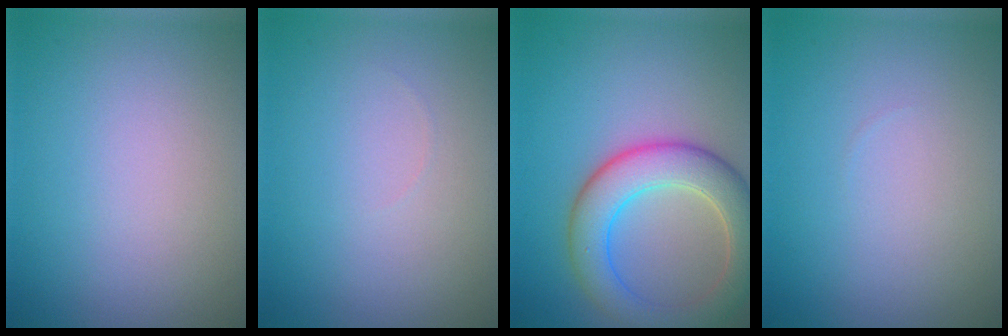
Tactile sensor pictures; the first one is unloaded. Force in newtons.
{"total": 0.0}
{"total": 6.6, "press": 6.6, "slide": 0.4}
{"total": 0.0}